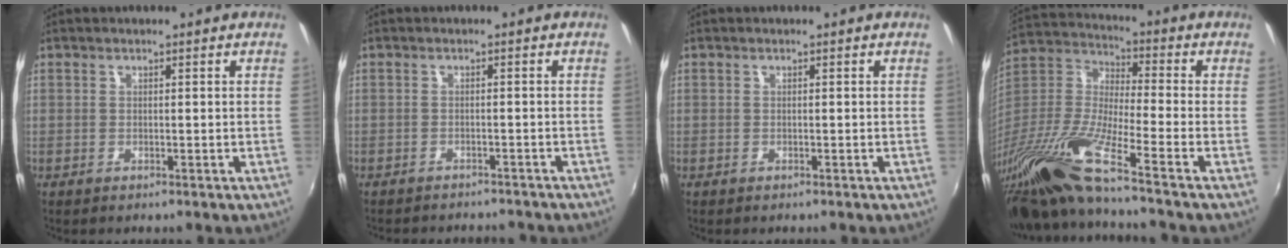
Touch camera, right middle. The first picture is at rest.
{"total": 6.8, "force": [-6.2, 1.9, 2.0], "torque": [-0.048, -0.013, -0.082]}
{"total": 0.0}
{"total": 19.2, "force": [-14.9, -0.6, 12.0], "torque": [-0.235, -0.042, -0.292]}